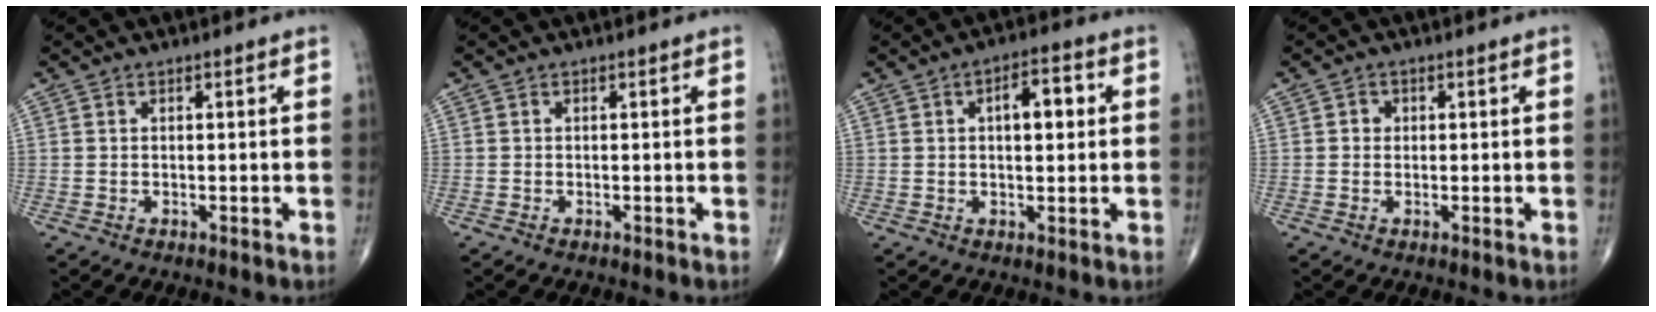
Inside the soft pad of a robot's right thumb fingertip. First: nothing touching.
{"total": 0.0}
{"total": 6.4, "force": [1.4, 2.8, 5.5], "torque": [-0.071, 0.009, 0.018]}
{"total": 1.3, "force": [0.1, 1.2, 0.4], "torque": [0.000, 0.003, -0.001]}